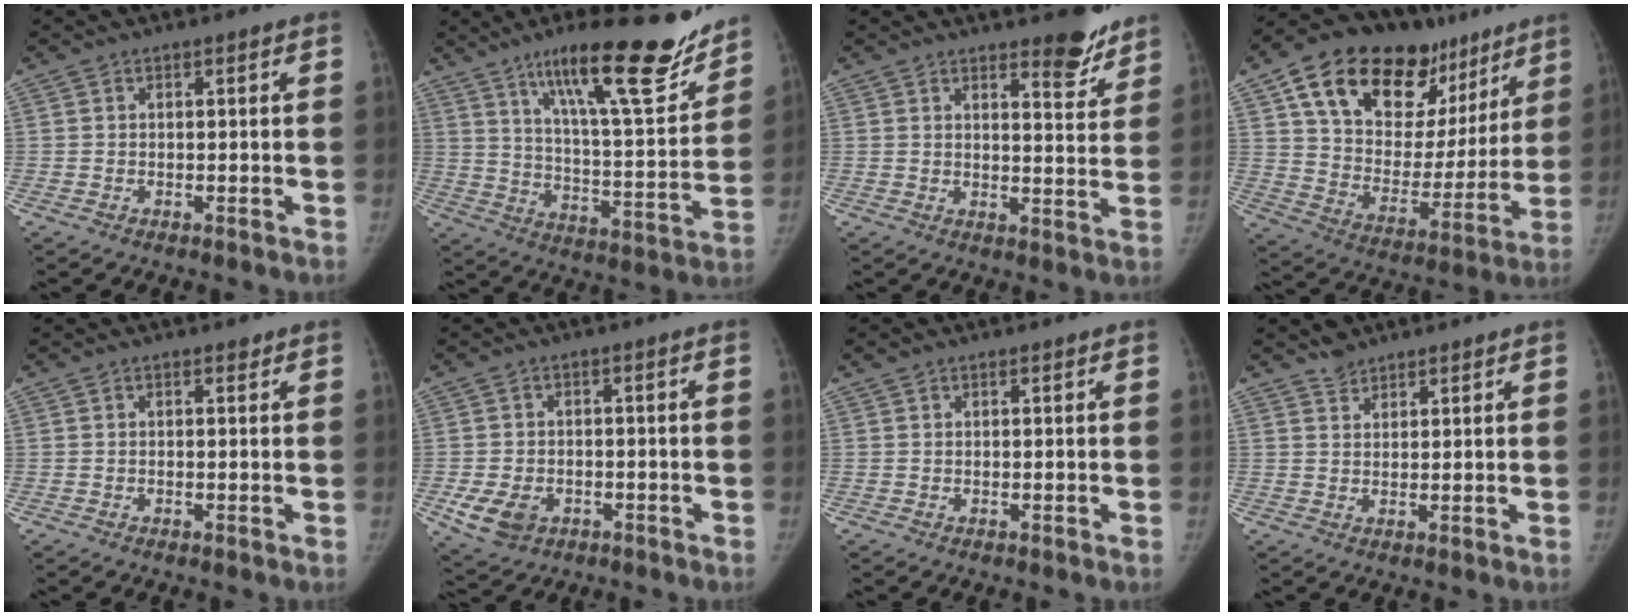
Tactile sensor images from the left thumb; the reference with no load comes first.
{"total": 22.6, "force": [15.7, 4.8, 15.6], "torque": [-0.207, -0.079, 0.253]}
{"total": 7.3, "force": [5.8, 2.3, 3.7], "torque": [-0.021, -0.045, 0.079]}
{"total": 28.7, "force": [16.4, 16.5, 16.9], "torque": [-0.220, -0.010, 0.267]}
{"total": 0.6, "force": [0.5, 0.3, 0.2], "torque": [-0.003, -0.004, 0.005]}
{"total": 6.8, "force": [-2.5, 5.0, 3.8], "torque": [-0.063, 0.005, -0.033]}
{"total": 1.0, "force": [0.7, 0.7, 0.2], "torque": [0.002, 0.002, 0.010]}
{"total": 2.8, "force": [2.5, 1.3, 0.2], "torque": [0.011, -0.014, 0.041]}